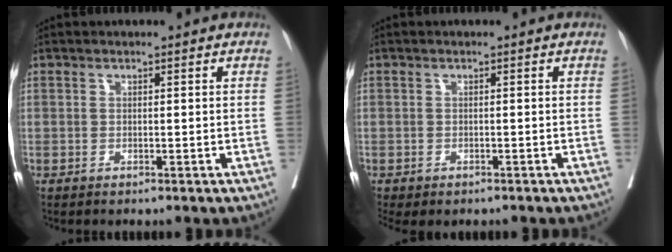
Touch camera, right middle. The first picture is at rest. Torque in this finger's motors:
{"motor_torque": [1.10, -1.04, 0.37, 0.11]}